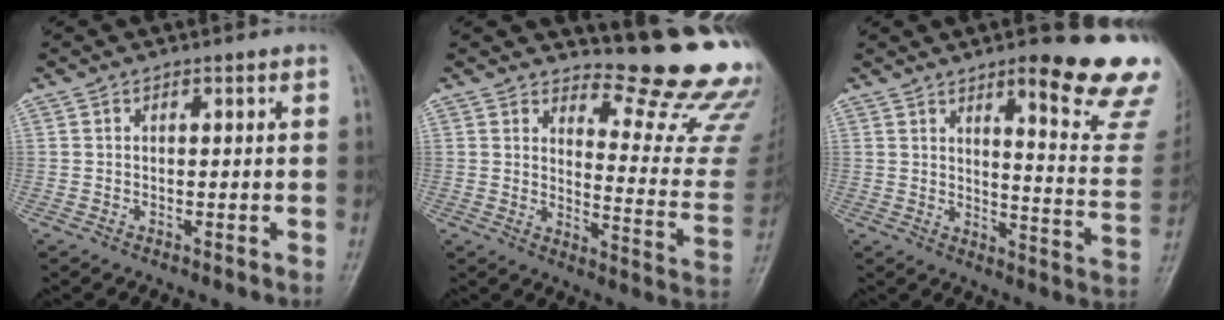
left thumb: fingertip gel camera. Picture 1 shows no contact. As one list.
[{"total": 16.9, "force": [15.8, 2.3, 5.6], "torque": [-0.037, -0.196, 0.185]}, {"total": 18.5, "force": [12.7, 3.2, 13.1], "torque": [-0.126, -0.088, 0.161]}]